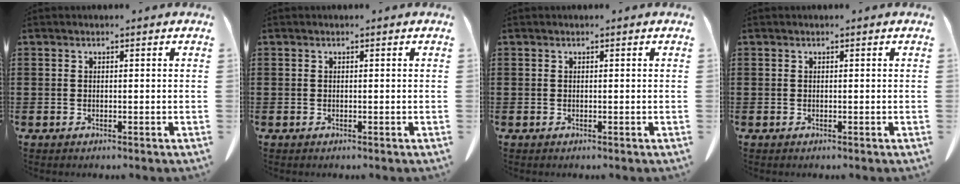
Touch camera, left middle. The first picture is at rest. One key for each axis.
{"total": 0.0}
{"total": 0.0}
{"total": 0.0}